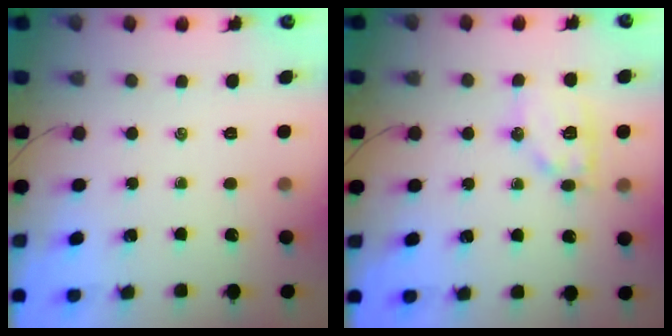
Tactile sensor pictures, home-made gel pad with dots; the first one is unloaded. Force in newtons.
{"total": 10.8, "press": 10.7, "slide": 0.9}